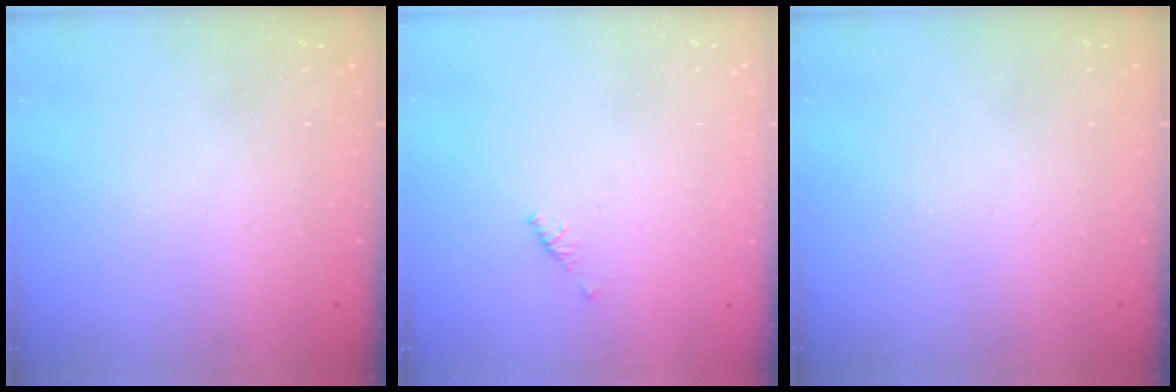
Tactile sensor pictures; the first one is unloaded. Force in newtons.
{"total": 2.1, "press": 2.0, "slide": 0.6}
{"total": 0.0}